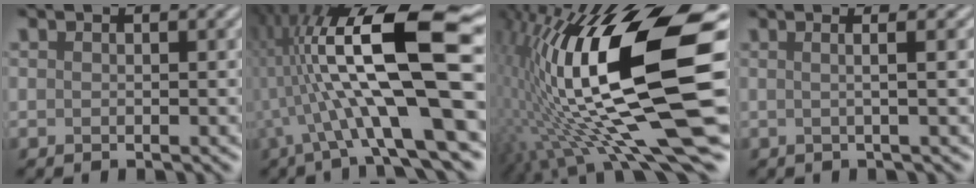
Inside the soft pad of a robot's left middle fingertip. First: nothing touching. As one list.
[{"total": 14.6, "force": [-0.7, 3.1, 14.2], "torque": [-0.251, 0.027, -0.006]}, {"total": 17.9, "force": [0.9, 5.6, 16.9], "torque": [-0.310, 0.002, 0.027]}, {"total": 4.3, "force": [0.9, 1.7, 3.8], "torque": [-0.042, 0.032, -0.022]}]